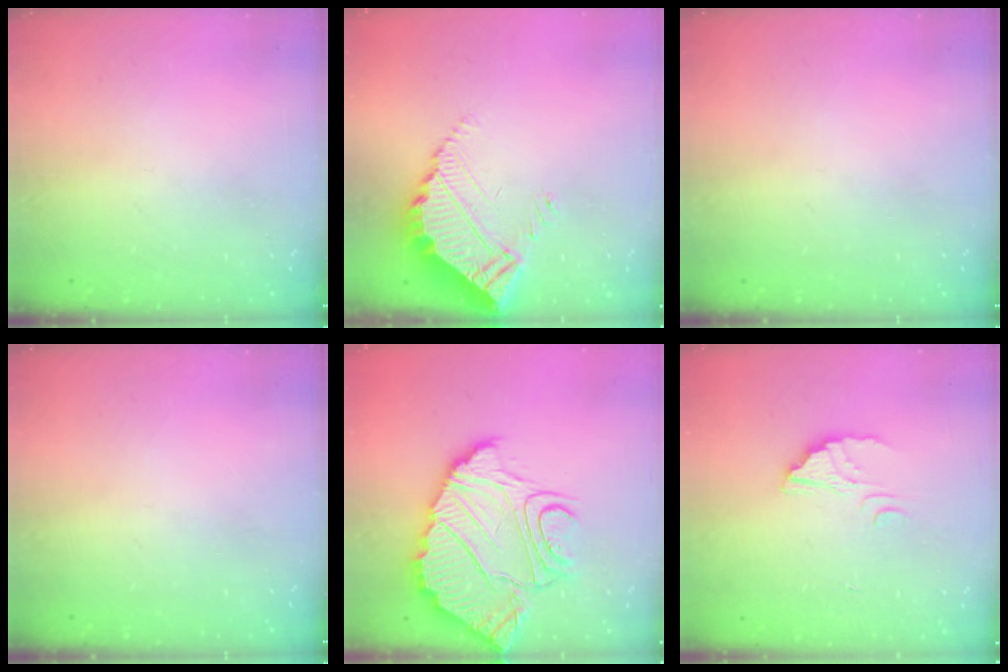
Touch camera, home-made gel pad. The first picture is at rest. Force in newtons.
{"total": 5.7, "press": 5.7, "slide": 0.5}
{"total": 0.0}
{"total": 0.0}
{"total": 14.8, "press": 14.7, "slide": 1.3}
{"total": 2.1, "press": 2.1, "slide": 0.2}